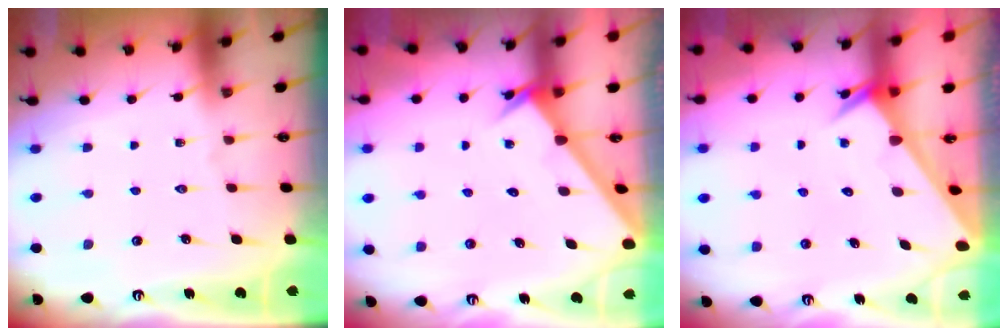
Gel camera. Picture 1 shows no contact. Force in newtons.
{"total": 2.3, "press": 2.3, "slide": 0.2}
{"total": 2.3, "press": 2.3, "slide": 0.1}